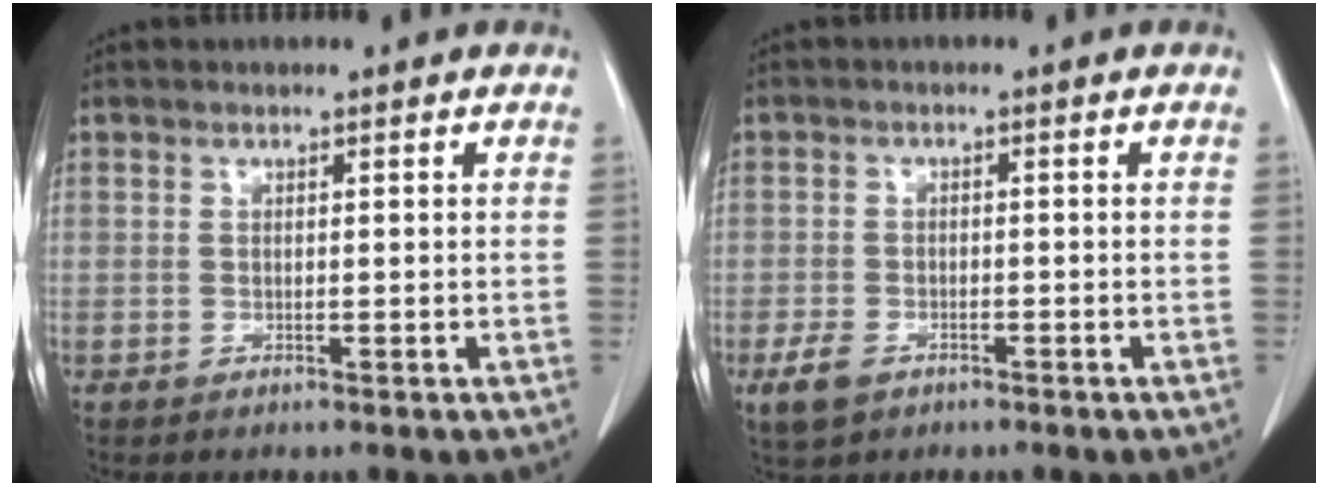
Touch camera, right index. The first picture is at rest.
{"total": 3.7, "force": [-2.0, 2.4, 2.0], "torque": [-0.046, -0.002, -0.026]}